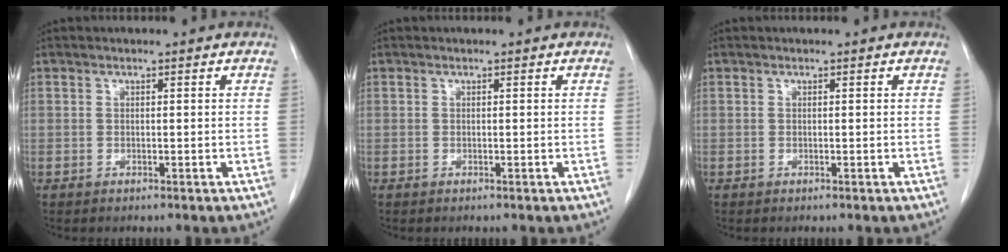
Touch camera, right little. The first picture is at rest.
{"total": 0.0}
{"total": 0.0}